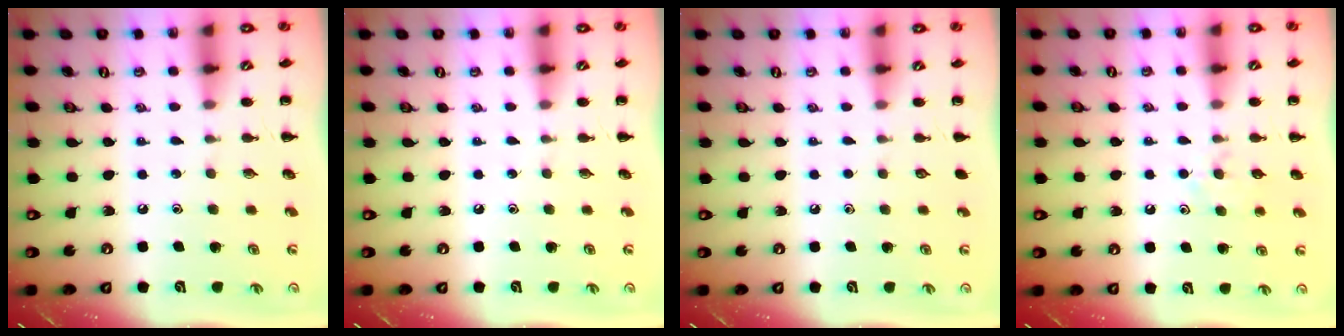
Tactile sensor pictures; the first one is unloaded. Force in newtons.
{"total": 0.0}
{"total": 0.0}
{"total": 5.3, "press": 5.0, "slide": 1.8}